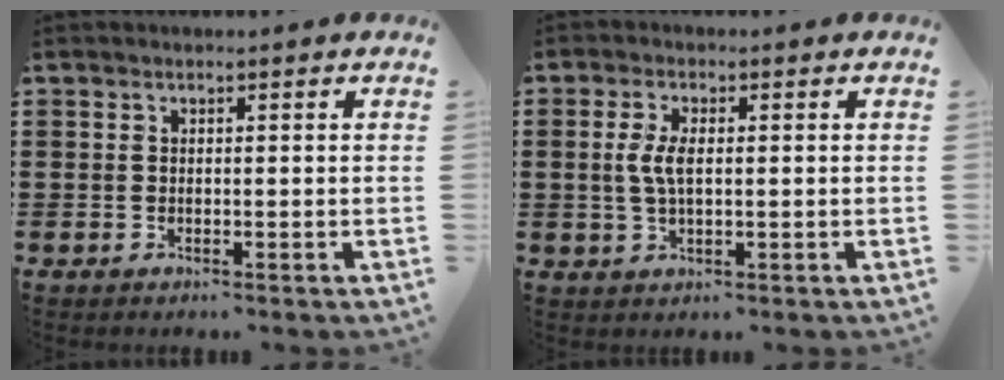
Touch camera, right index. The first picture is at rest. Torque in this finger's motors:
{"motor_torque": [0.71, 0.41, 0.41, 0.13]}